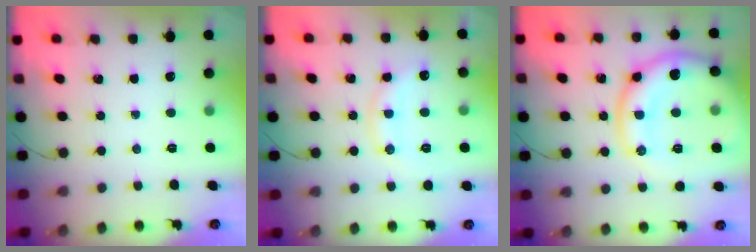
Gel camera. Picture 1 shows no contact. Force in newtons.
{"total": 11.3, "press": 11.3, "slide": 0.3}
{"total": 17.7, "press": 17.6, "slide": 1.6}